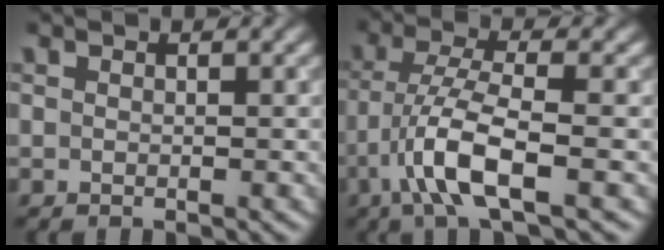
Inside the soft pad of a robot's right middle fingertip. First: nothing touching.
{"total": 5.7, "force": [-2.5, 1.4, 5.0], "torque": [-0.100, 0.005, -0.054]}